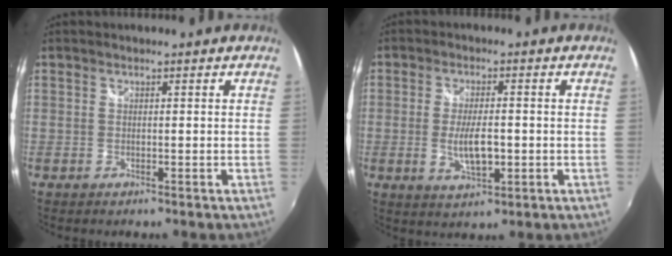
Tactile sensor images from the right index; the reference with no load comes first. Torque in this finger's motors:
{"motor_torque": [0.21, -0.11, 0.23, 0.09]}